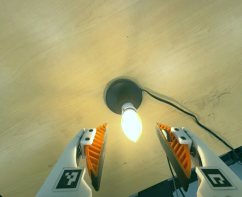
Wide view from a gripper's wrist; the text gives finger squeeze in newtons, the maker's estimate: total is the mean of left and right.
{"total": 0.0}